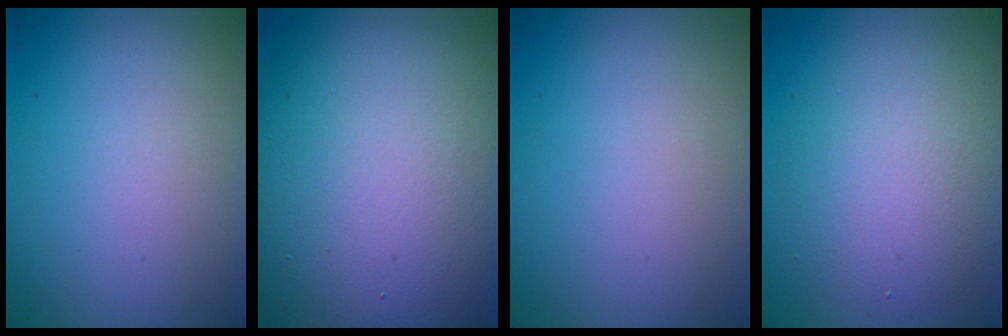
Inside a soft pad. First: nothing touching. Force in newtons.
{"total": 15.7, "press": 15.7, "slide": 1.3}
{"total": 0.0}
{"total": 4.9, "press": 4.9, "slide": 0.4}